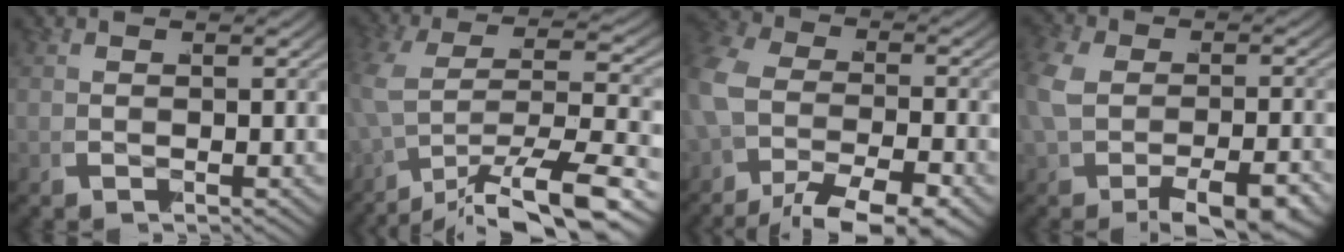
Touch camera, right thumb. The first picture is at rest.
{"total": 7.4, "force": [-2.4, 3.6, 6.0], "torque": [-0.118, -0.029, -0.016]}
{"total": 6.8, "force": [-3.5, 4.0, 4.2], "torque": [-0.070, -0.022, -0.051]}
{"total": 4.3, "force": [-1.8, 2.1, 3.2], "torque": [-0.060, -0.008, -0.026]}